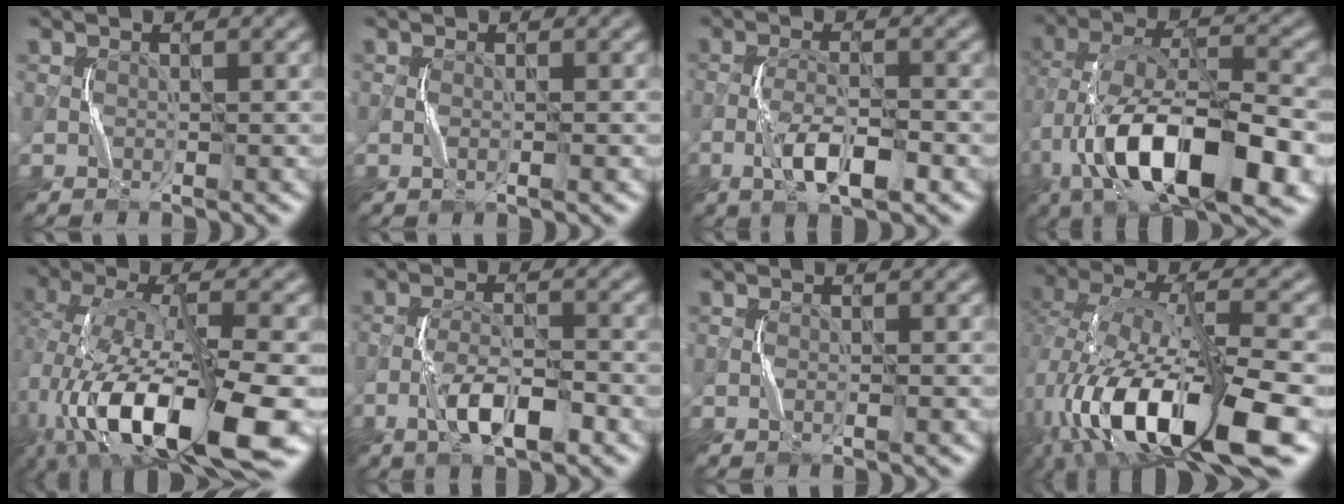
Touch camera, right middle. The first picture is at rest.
{"total": 0.8, "force": [0.1, 0.3, 0.7], "torque": [-0.010, 0.002, -0.001]}
{"total": 4.4, "force": [-2.1, 1.4, 3.6], "torque": [-0.071, 0.003, -0.038]}
{"total": 14.2, "force": [-5.0, 6.5, 11.6], "torque": [-0.195, 0.007, -0.091]}
{"total": 12.9, "force": [-5.2, 4.6, 10.9], "torque": [-0.196, -0.003, -0.090]}
{"total": 4.8, "force": [-2.5, 1.6, 3.8], "torque": [-0.073, 0.005, -0.046]}
{"total": 0.6, "force": [0.3, 0.2, 0.5], "torque": [-0.002, 0.000, 0.000]}
{"total": 14.0, "force": [-6.4, 4.8, 11.5], "torque": [-0.223, -0.004, -0.112]}